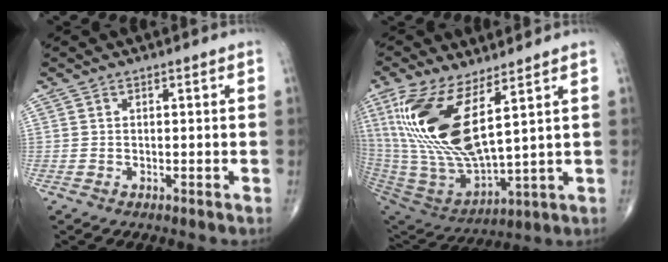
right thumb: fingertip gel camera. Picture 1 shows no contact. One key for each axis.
{"total": 21.4, "fx": 7.8, "fy": 7.7, "fz": 18.4, "tx": -0.401, "ty": -0.047, "tz": 0.167}